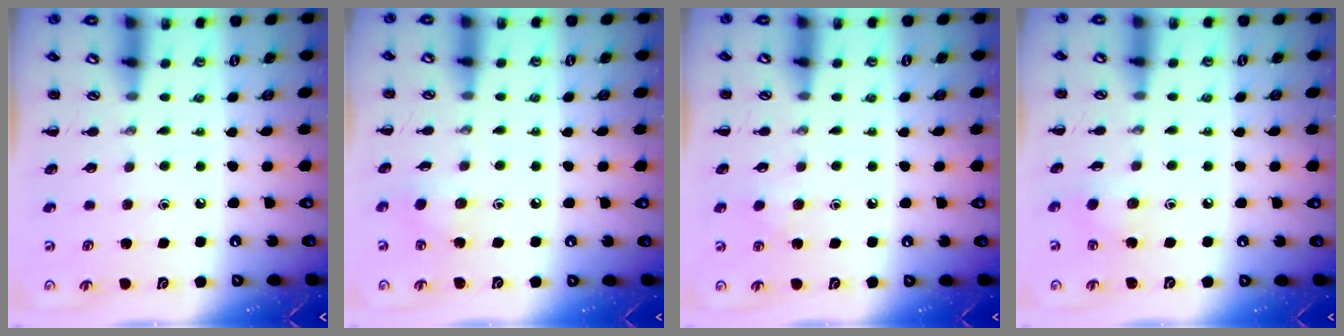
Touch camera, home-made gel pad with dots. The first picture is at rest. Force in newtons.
{"total": 3.3, "press": 3.2, "slide": 1.0}
{"total": 3.9, "press": 3.7, "slide": 1.2}
{"total": 3.3, "press": 3.2, "slide": 1.0}